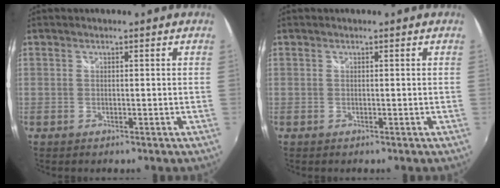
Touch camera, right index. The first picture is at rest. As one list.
[{"total": 0.0}]